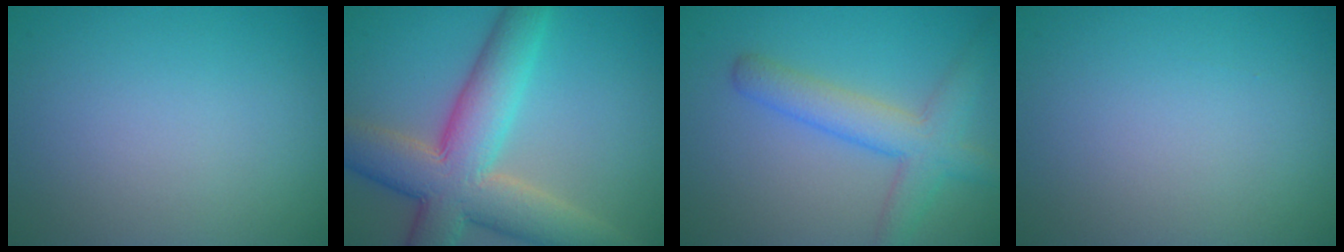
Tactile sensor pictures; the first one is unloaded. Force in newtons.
{"total": 9.7, "press": 9.7, "slide": 0.7}
{"total": 4.6, "press": 4.6, "slide": 0.3}
{"total": 0.0}